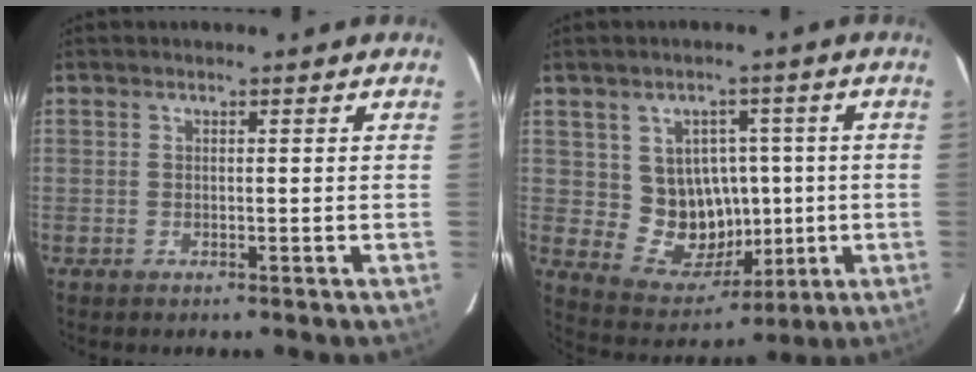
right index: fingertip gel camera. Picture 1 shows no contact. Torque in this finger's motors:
{"motor_torque": [0.35, 0.07, 0.19, 0.03]}